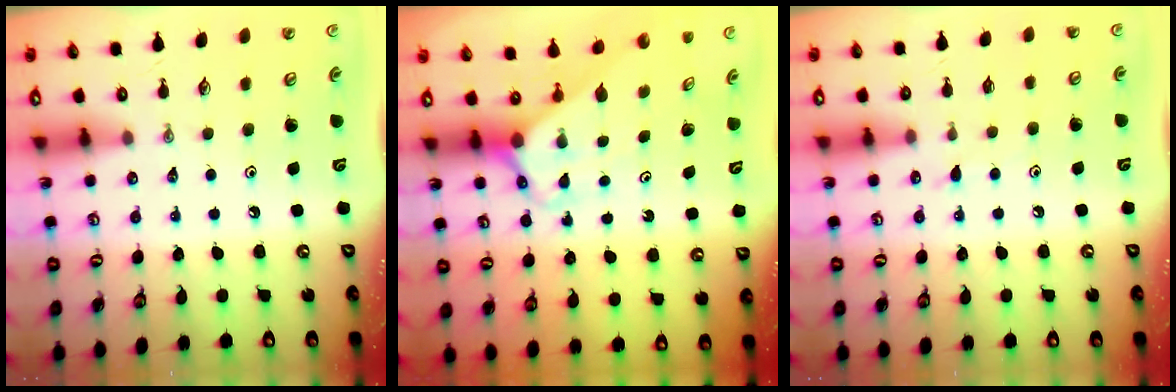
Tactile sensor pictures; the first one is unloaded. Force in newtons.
{"total": 2.9, "press": 2.9, "slide": 0.2}
{"total": 7.4, "press": 7.4, "slide": 0.4}